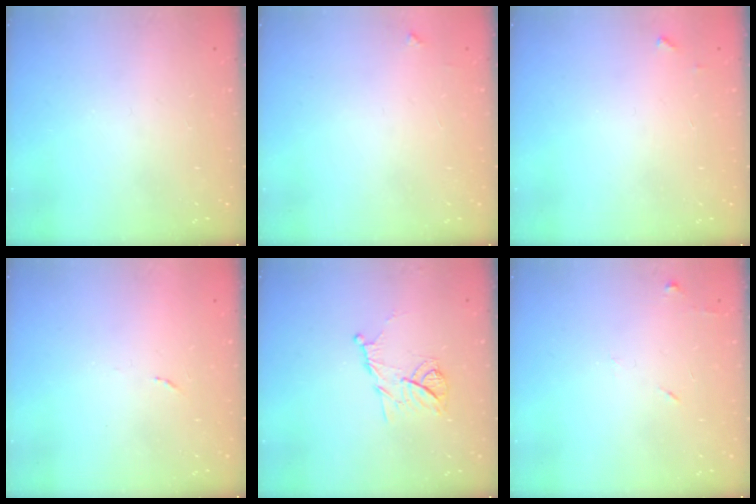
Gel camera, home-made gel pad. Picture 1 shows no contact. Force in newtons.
{"total": 3.3, "press": 3.3, "slide": 0.4}
{"total": 3.6, "press": 3.6, "slide": 0.2}
{"total": 4.6, "press": 4.6, "slide": 0.6}
{"total": 10.0, "press": 10.0, "slide": 1.0}
{"total": 6.3, "press": 6.2, "slide": 0.7}